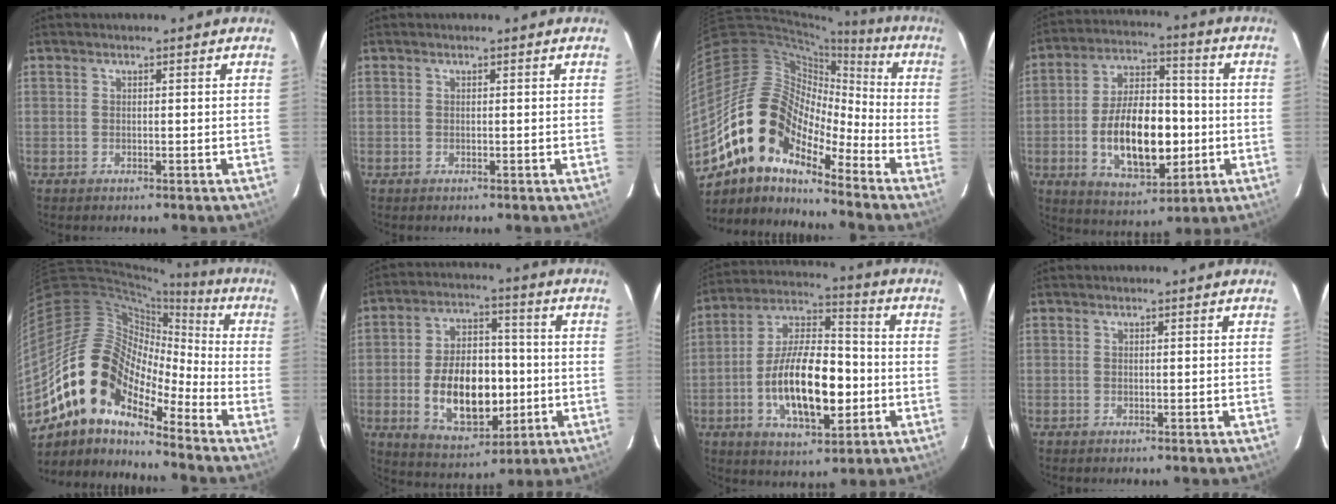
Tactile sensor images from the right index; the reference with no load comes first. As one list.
[{"total": 0.0}, {"total": 15.7, "force": [-10.4, 7.7, 8.8], "torque": [-0.149, 0.008, -0.214]}, {"total": 17.3, "force": [-3.1, 9.2, 14.4], "torque": [-0.267, 0.010, -0.035]}, {"total": 15.6, "force": [-9.9, 7.5, 9.3], "torque": [-0.155, 0.004, -0.206]}, {"total": 16.2, "force": [-2.8, 9.8, 12.6], "torque": [-0.241, 0.013, -0.025]}, {"total": 17.9, "force": [-3.7, 8.1, 15.6], "torque": [-0.290, 0.009, -0.060]}, {"total": 0.0}]